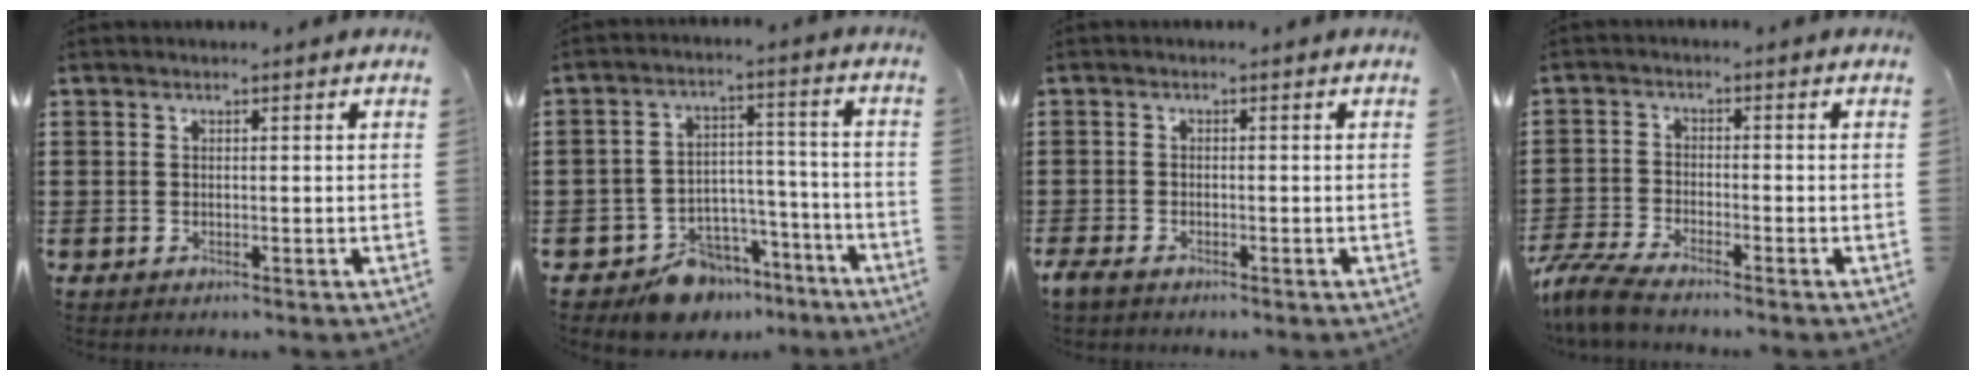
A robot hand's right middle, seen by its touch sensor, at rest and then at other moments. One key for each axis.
{"total": 9.0, "fx": -7.9, "fy": 3.8, "fz": 1.9, "tx": -0.024, "ty": 0.038, "tz": -0.145}
{"total": 1.3, "fx": -1.1, "fy": 0.4, "fz": 0.7, "tx": -0.032, "ty": -0.008, "tz": -0.025}
{"total": 4.7, "fx": -4.2, "fy": 0.2, "fz": 2.0, "tx": -0.070, "ty": -0.019, "tz": -0.091}